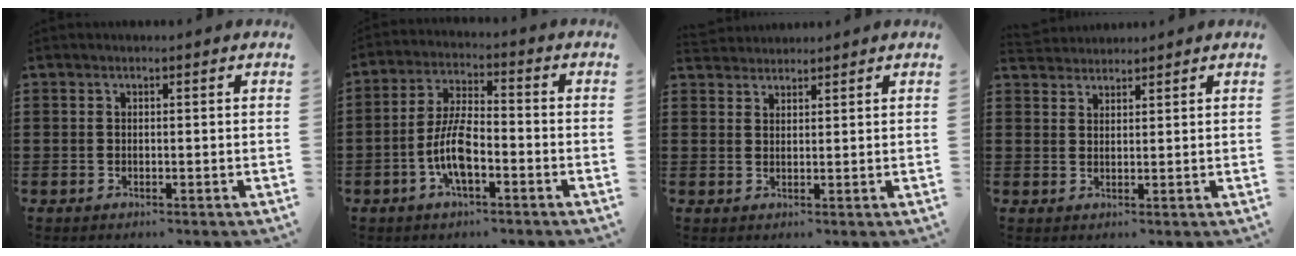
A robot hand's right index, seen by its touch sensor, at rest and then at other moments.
{"total": 7.7, "force": [-2.7, 2.6, 6.7], "torque": [-0.154, -0.009, -0.055]}
{"total": 2.0, "force": [2.0, 0.3, -0.4], "torque": [0.002, 0.002, 0.040]}
{"total": 2.3, "force": [2.3, 0.3, -0.5], "torque": [0.002, 0.000, 0.045]}